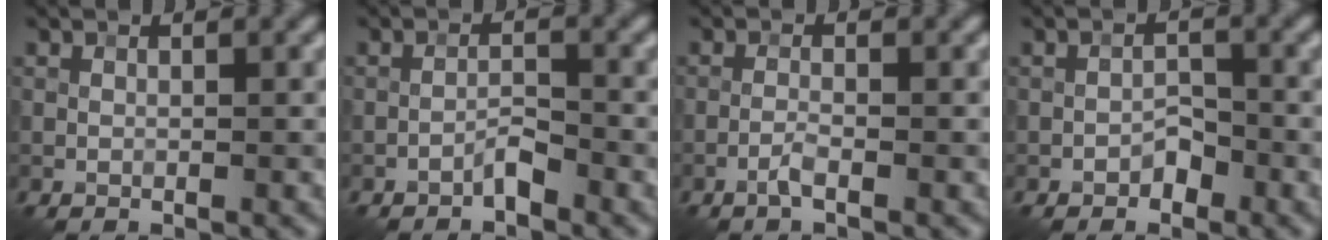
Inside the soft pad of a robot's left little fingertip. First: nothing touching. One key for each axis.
{"total": 1.4, "fx": -1.2, "fy": 0.2, "fz": 0.8, "tx": -0.014, "ty": 0.007, "tz": -0.023}
{"total": 1.2, "fx": -0.8, "fy": 0.1, "fz": 1.0, "tx": -0.019, "ty": 0.005, "tz": -0.018}
{"total": 1.6, "fx": -1.0, "fy": 1.0, "fz": 0.8, "tx": -0.011, "ty": 0.006, "tz": -0.019}